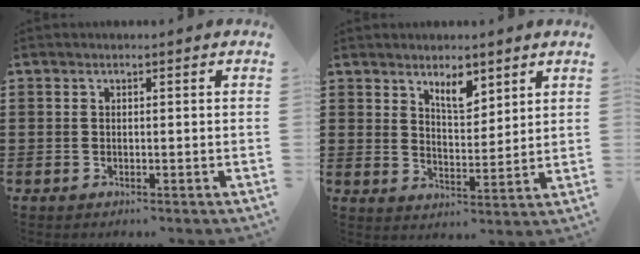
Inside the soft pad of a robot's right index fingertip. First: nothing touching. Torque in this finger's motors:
{"motor_torque": [0.04, 0.00, 0.08, 0.03]}